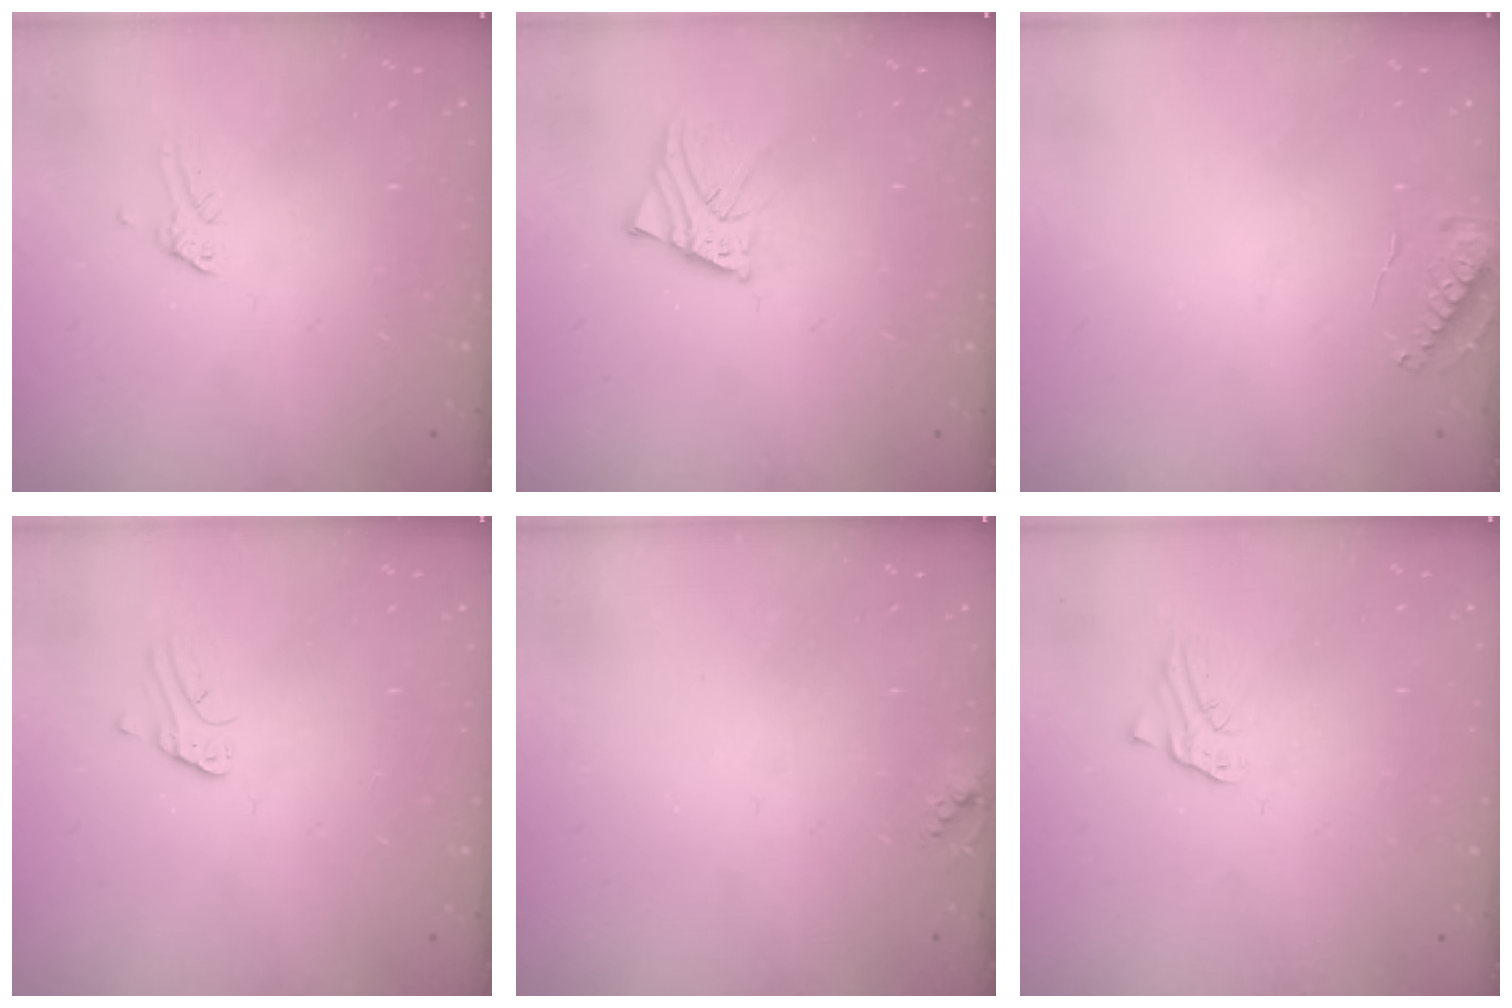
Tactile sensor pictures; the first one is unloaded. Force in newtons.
{"total": 2.3, "press": 2.3, "slide": 0.1}
{"total": 7.3, "press": 7.3, "slide": 0.5}
{"total": 1.3, "press": 1.3, "slide": 0.1}
{"total": 3.9, "press": 3.9, "slide": 0.5}
{"total": 1.2, "press": 1.2, "slide": 0.1}